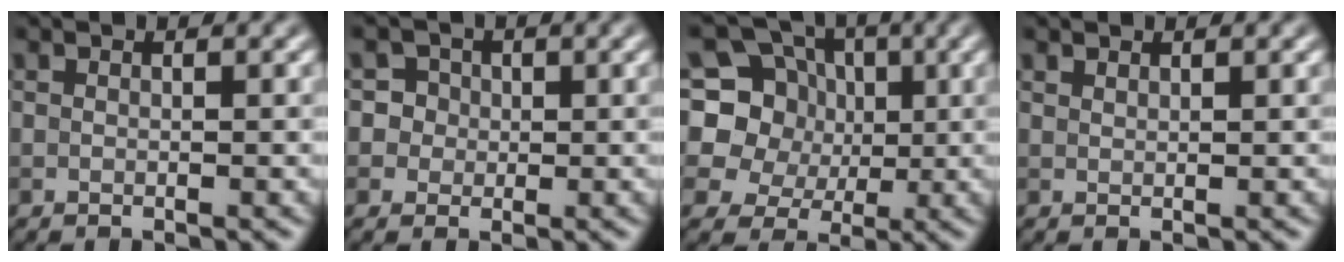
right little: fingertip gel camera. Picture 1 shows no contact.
{"total": 3.9, "force": [1.4, 3.4, 1.2], "torque": [-0.002, 0.016, 0.013]}
{"total": 11.3, "force": [2.7, 10.0, 4.5], "torque": [-0.111, 0.036, 0.029]}
{"total": 0.8, "force": [0.7, 0.2, 0.1], "torque": [-0.002, -0.001, 0.015]}